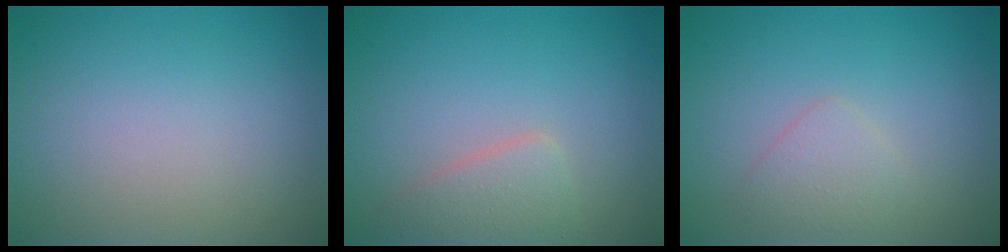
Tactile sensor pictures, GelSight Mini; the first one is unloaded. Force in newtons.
{"total": 2.4, "press": 2.4, "slide": 0.1}
{"total": 1.8, "press": 1.8, "slide": 0.0}